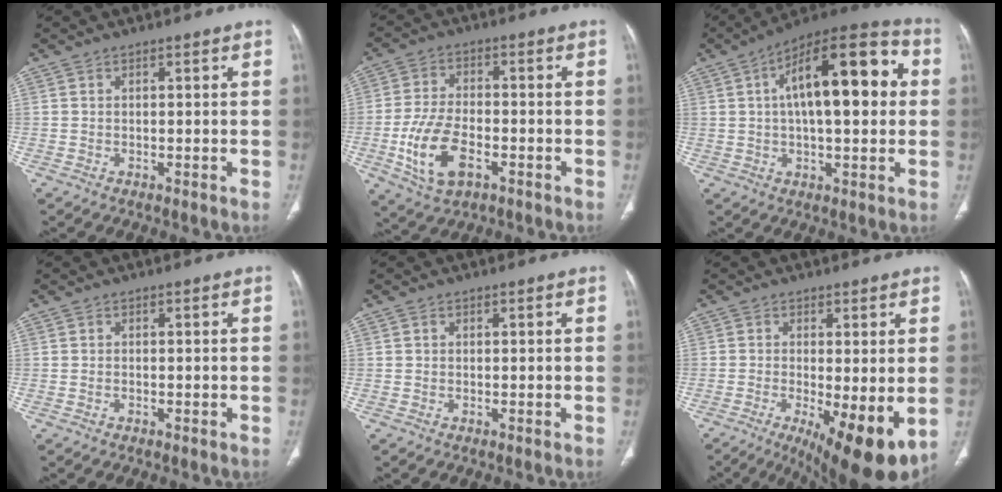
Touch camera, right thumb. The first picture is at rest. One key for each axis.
{"total": 11.4, "fx": -4.0, "fy": 6.1, "fz": 8.8, "tx": -0.178, "ty": 0.012, "tz": -0.068}
{"total": 20.7, "fx": 3.5, "fy": 8.3, "fz": 18.7, "tx": -0.265, "ty": 0.028, "tz": 0.043}
{"total": 0.0}
{"total": 0.0}
{"total": 12.8, "fx": -3.3, "fy": 3.9, "fz": 11.7, "tx": -0.163, "ty": -0.025, "tz": -0.039}